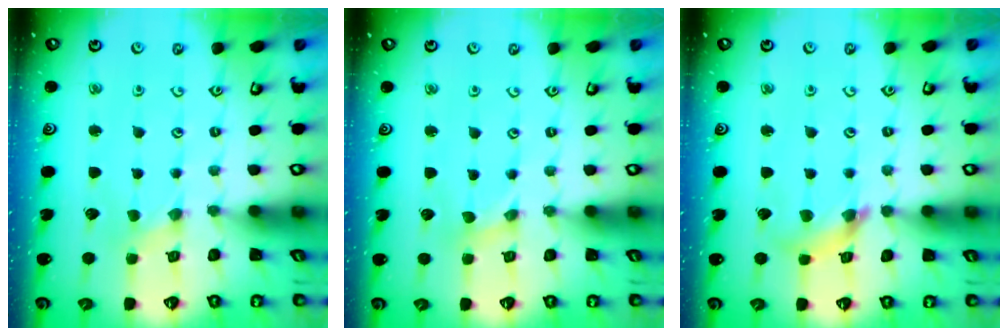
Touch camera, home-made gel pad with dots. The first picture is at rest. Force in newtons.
{"total": 0.0}
{"total": 6.9, "press": 6.9, "slide": 0.7}